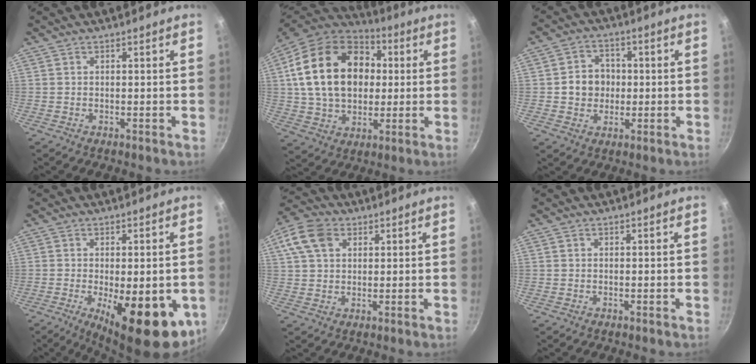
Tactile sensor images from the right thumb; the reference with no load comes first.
{"total": 24.7, "force": [4.2, 17.8, 16.6], "torque": [-0.279, 0.021, 0.074]}
{"total": 7.2, "force": [-0.1, 6.3, 3.4], "torque": [-0.023, 0.009, -0.008]}
{"total": 16.9, "force": [-4.8, 6.3, 14.9], "torque": [-0.182, -0.006, -0.055]}
{"total": 9.6, "force": [3.4, 6.8, 5.8], "torque": [-0.103, 0.011, 0.052]}
{"total": 0.0}